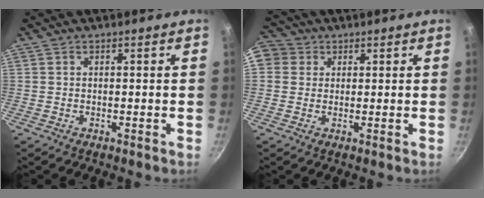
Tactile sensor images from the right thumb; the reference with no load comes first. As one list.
[{"total": 7.2, "force": [1.9, 6.5, 2.5], "torque": [-0.029, 0.009, 0.022]}]